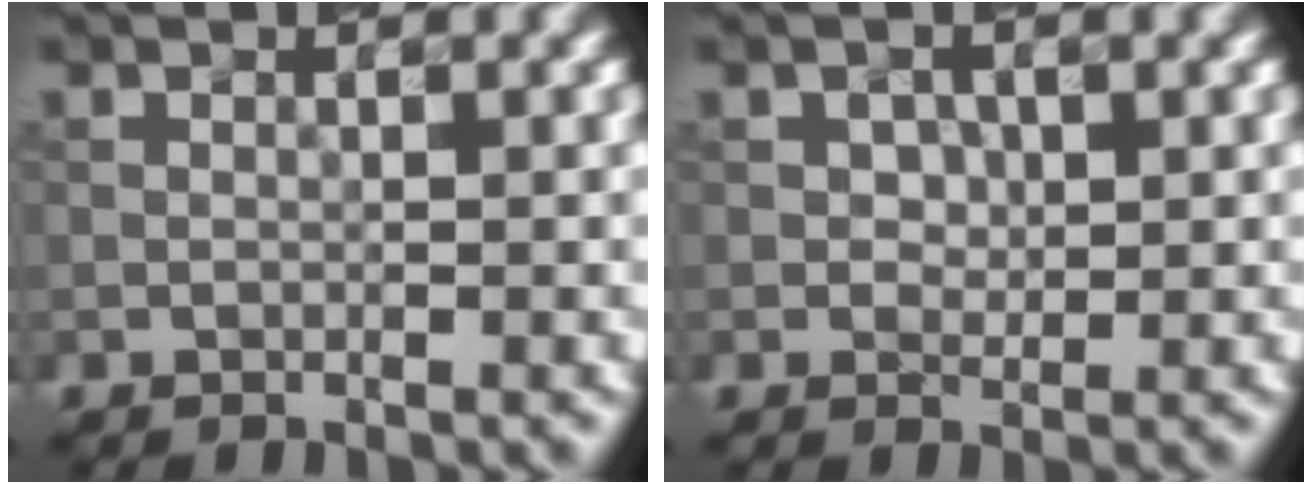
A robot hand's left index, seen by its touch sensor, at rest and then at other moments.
{"total": 1.5, "force": [0.3, 1.2, 1.0], "torque": [-0.018, 0.000, 0.004]}